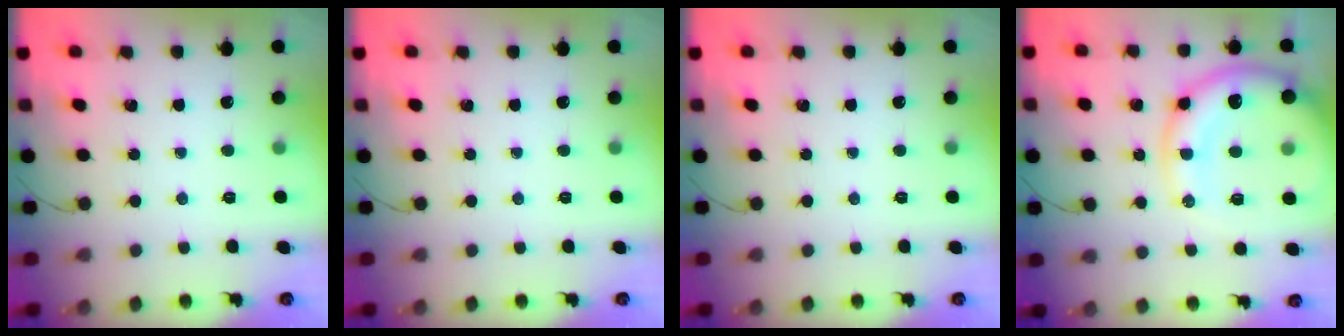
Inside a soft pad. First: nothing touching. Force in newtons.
{"total": 0.0}
{"total": 0.0}
{"total": 15.1, "press": 14.8, "slide": 3.1}